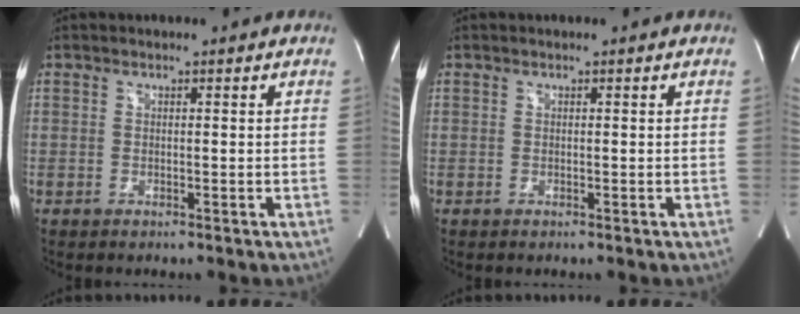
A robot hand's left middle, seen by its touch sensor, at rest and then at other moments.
{"total": 0.0}